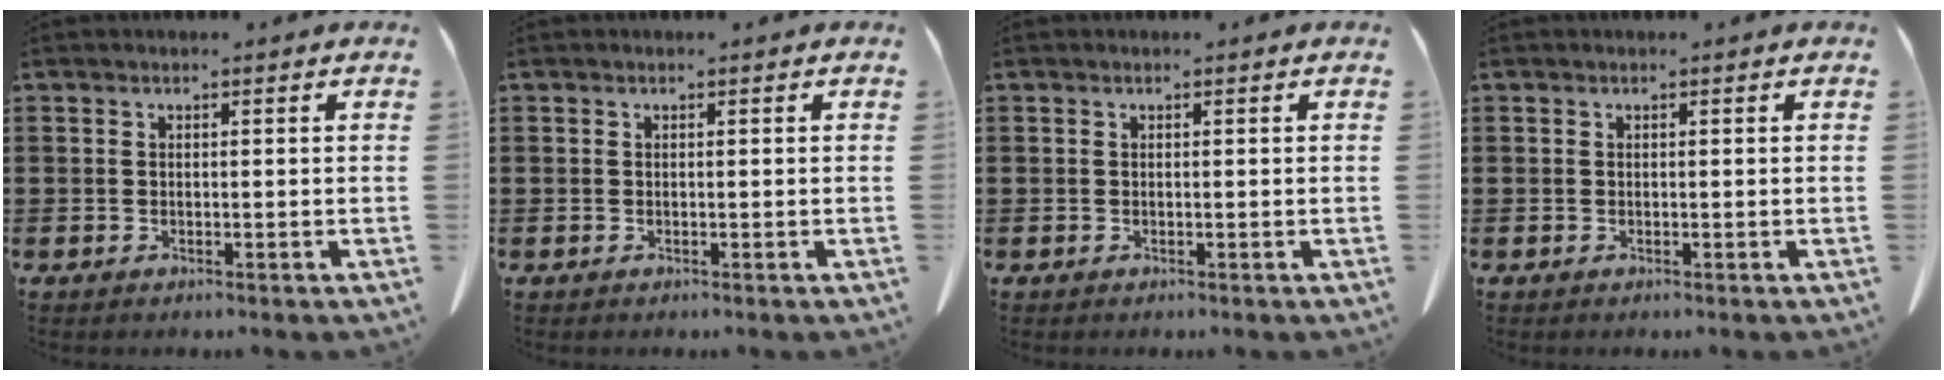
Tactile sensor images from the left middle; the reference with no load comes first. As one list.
[{"total": 0.0}, {"total": 0.0}, {"total": 0.0}]